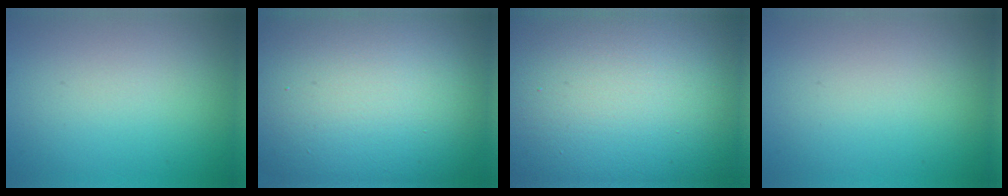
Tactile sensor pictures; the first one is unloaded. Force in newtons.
{"total": 20.5, "press": 20.5, "slide": 0.9}
{"total": 24.9, "press": 24.8, "slide": 1.4}
{"total": 0.0}